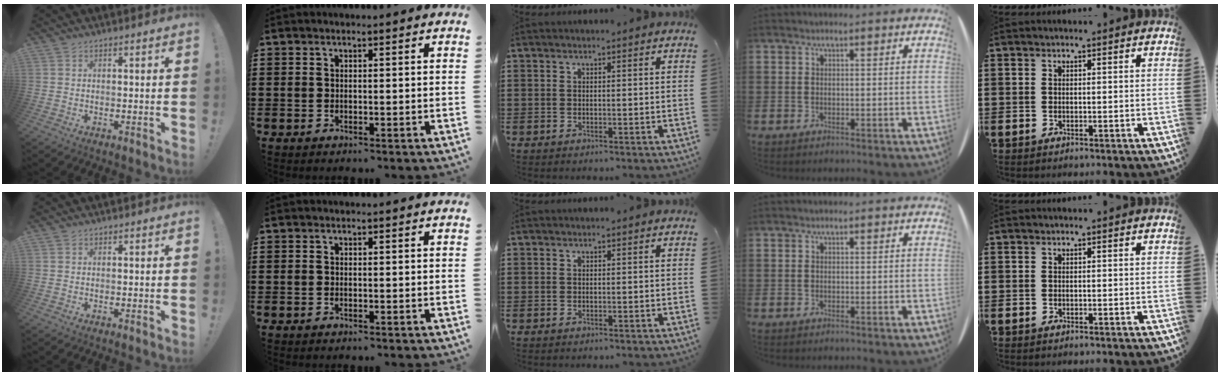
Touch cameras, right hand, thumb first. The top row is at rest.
{}